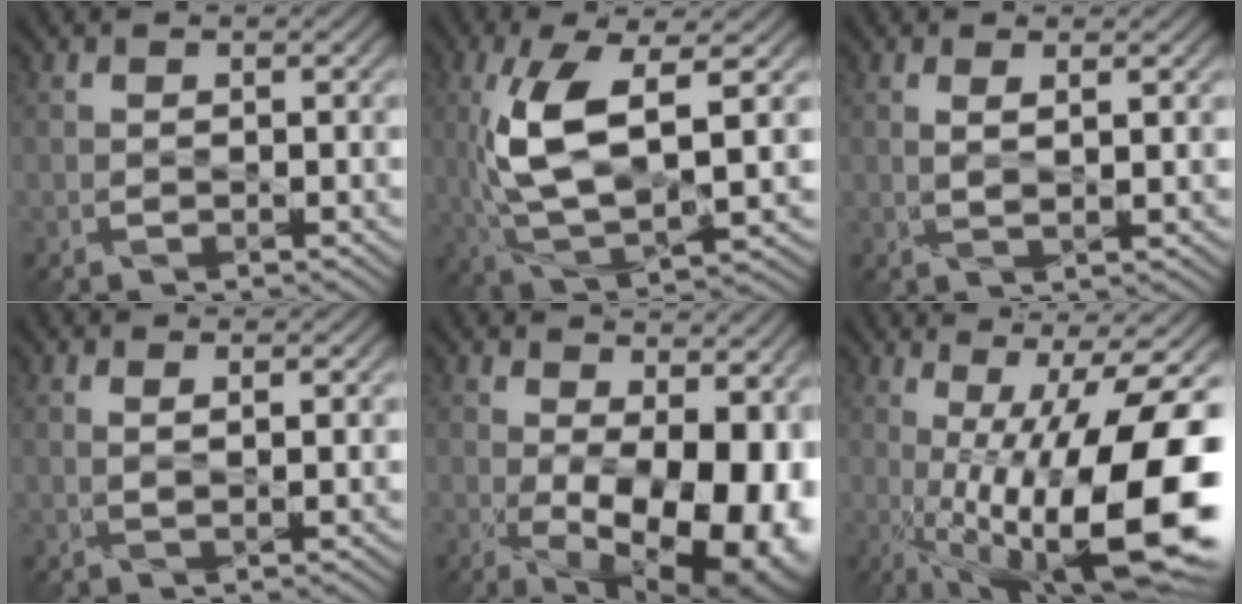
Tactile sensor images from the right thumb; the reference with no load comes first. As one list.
[{"total": 11.3, "force": [1.4, 4.3, 10.3], "torque": [-0.222, -0.002, 0.029]}, {"total": 1.8, "force": [1.0, 0.2, 1.5], "torque": [-0.024, -0.002, 0.019]}, {"total": 1.5, "force": [0.8, 0.1, 1.2], "torque": [-0.018, 0.000, 0.014]}, {"total": 17.2, "force": [-1.5, 8.6, 14.8], "torque": [-0.182, -0.031, 0.009]}, {"total": 19.5, "force": [-2.3, 5.5, 18.6], "torque": [-0.260, -0.004, -0.036]}]